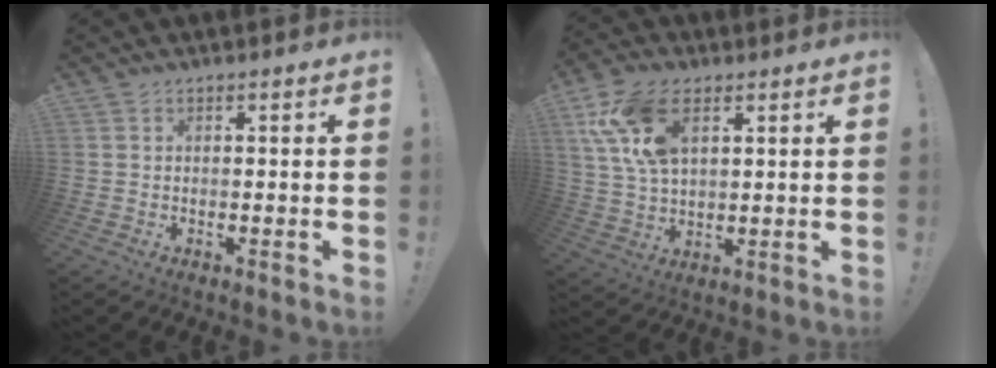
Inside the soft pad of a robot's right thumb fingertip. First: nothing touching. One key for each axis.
{"total": 14.4, "fx": 6.2, "fy": 8.3, "fz": 10.0, "tx": -0.206, "ty": -0.013, "tz": 0.115}